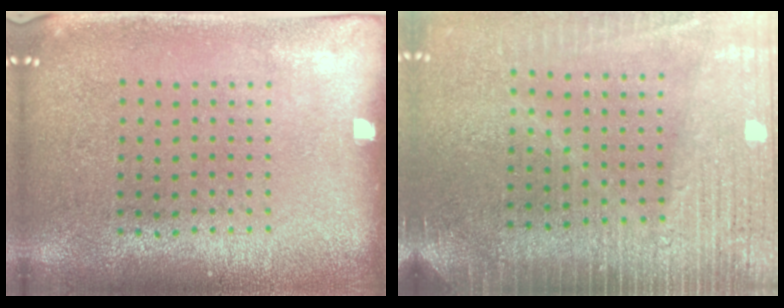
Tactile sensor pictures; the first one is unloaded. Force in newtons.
{"total": 3.6, "press": 3.2, "slide": 1.6}